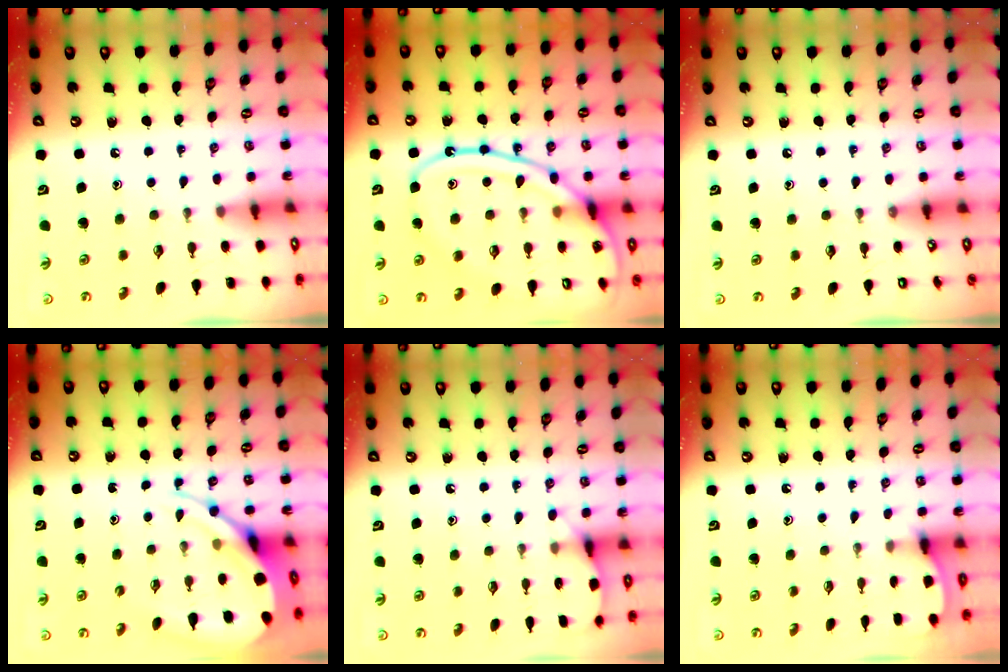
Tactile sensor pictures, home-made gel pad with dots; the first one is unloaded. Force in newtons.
{"total": 18.2, "press": 18.2, "slide": 1.3}
{"total": 3.2, "press": 3.2, "slide": 0.4}
{"total": 8.8, "press": 8.7, "slide": 0.9}
{"total": 6.3, "press": 6.2, "slide": 0.6}
{"total": 2.6, "press": 2.6, "slide": 0.3}